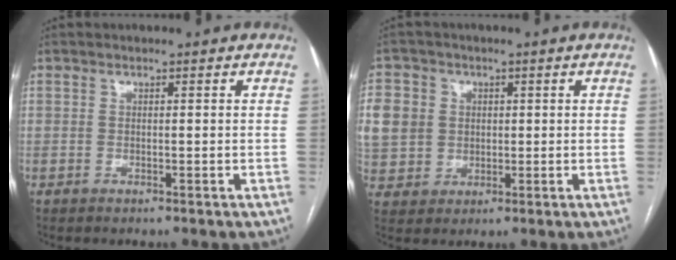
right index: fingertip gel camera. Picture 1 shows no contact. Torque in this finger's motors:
{"motor_torque": [0.99, 0.36, 0.46, 0.12]}